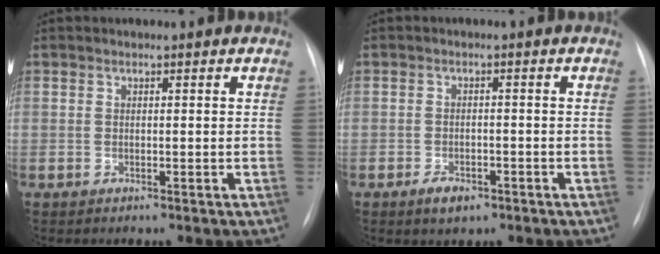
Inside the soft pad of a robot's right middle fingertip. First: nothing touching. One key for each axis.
{"total": 3.0, "fx": -1.9, "fy": 1.6, "fz": 1.7, "tx": -0.028, "ty": 0.000, "tz": -0.022}